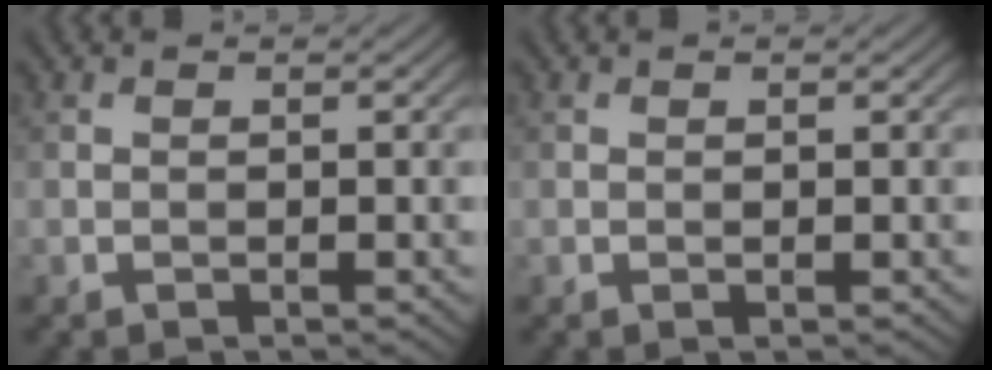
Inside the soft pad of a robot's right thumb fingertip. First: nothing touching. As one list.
[{"total": 0.0}]